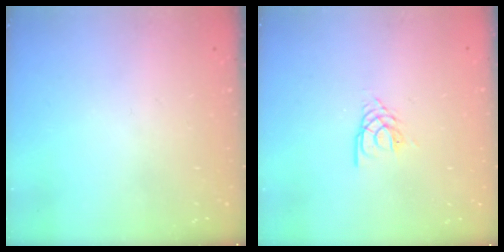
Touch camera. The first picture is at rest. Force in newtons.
{"total": 2.5, "press": 2.4, "slide": 0.4}